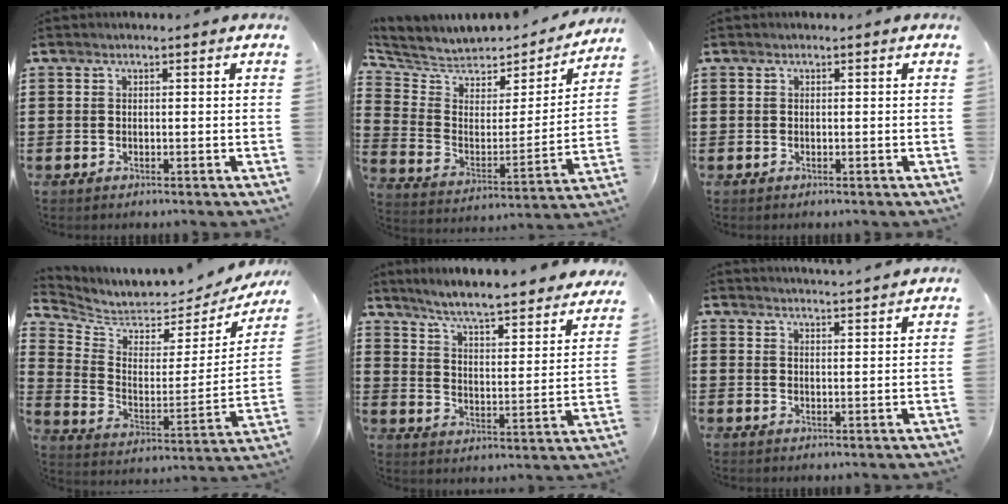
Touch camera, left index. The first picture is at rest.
{"total": 5.7, "force": [5.1, 2.2, 1.2], "torque": [-0.058, -0.038, 0.084]}
{"total": 0.0}
{"total": 4.4, "force": [4.3, 0.8, 0.4], "torque": [-0.040, -0.052, 0.069]}
{"total": 5.4, "force": [4.9, -0.7, 2.0], "torque": [-0.062, -0.047, 0.075]}
{"total": 2.4, "force": [2.4, -0.4, 0.1], "torque": [-0.008, -0.011, 0.044]}